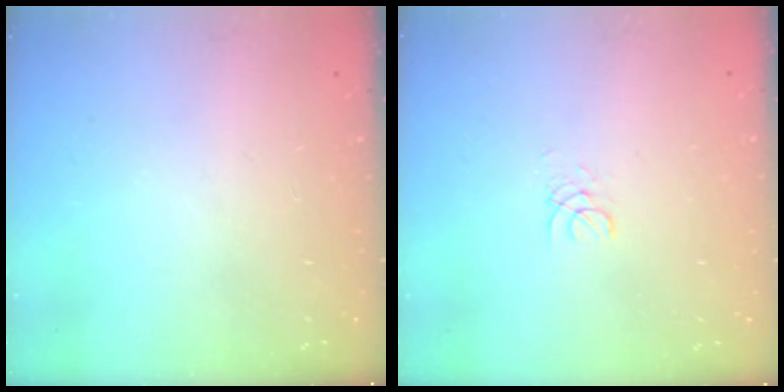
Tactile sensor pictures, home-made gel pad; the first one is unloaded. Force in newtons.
{"total": 1.0, "press": 1.0, "slide": 0.1}